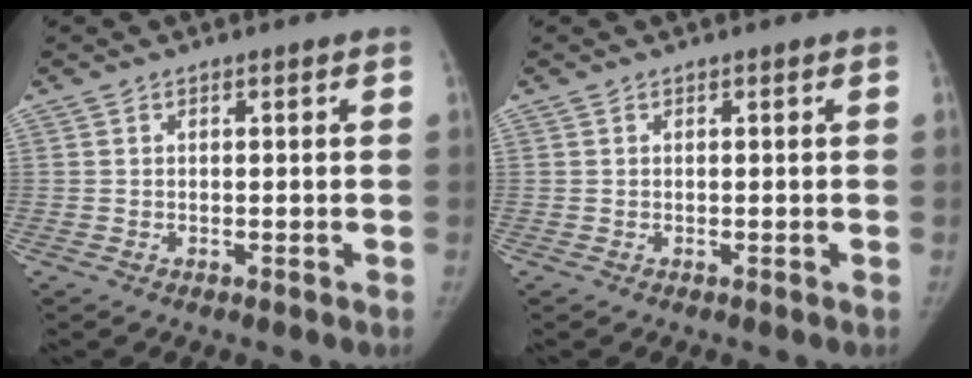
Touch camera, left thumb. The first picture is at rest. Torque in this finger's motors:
{"motor_torque": [-0.07, 0.07, 0.10, -0.07, 0.00]}